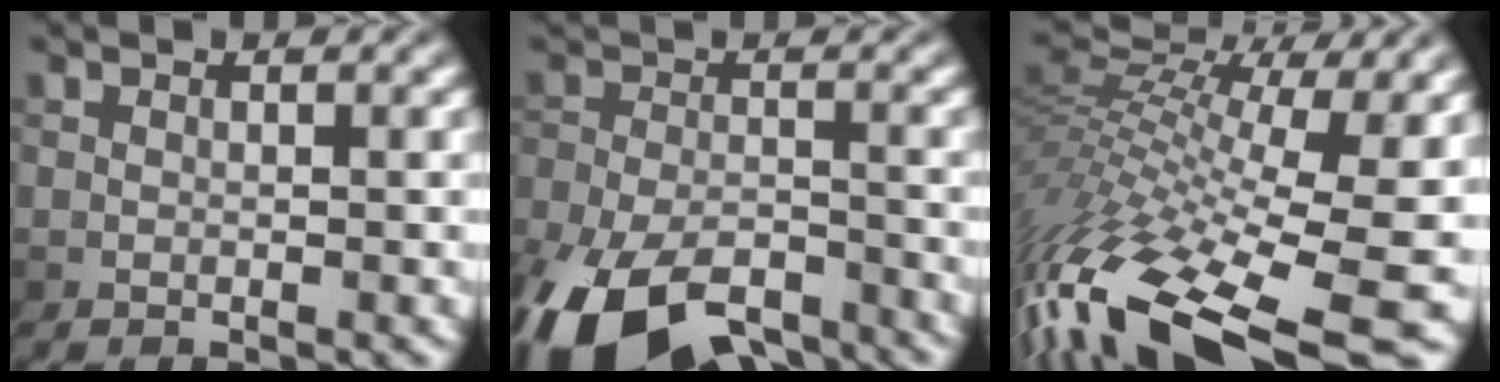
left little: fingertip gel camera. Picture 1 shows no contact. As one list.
[{"total": 12.3, "force": [-8.5, 5.3, 7.1], "torque": [-0.149, -0.033, -0.149]}, {"total": 15.0, "force": [-4.7, 5.4, 13.2], "torque": [-0.293, 0.029, -0.080]}]